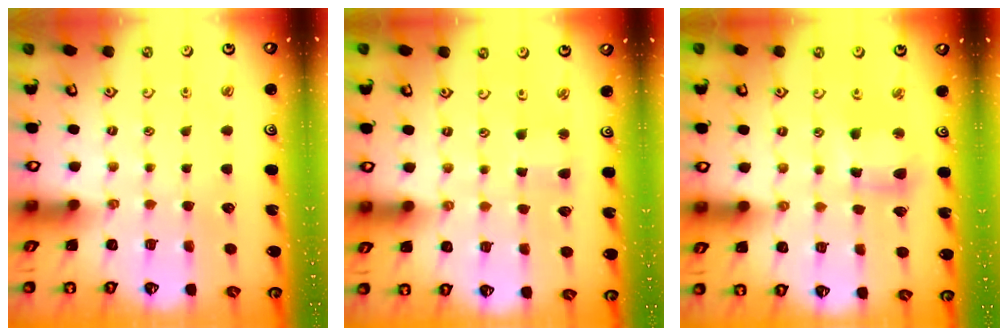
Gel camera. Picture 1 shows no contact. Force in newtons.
{"total": 2.6, "press": 2.6, "slide": 0.4}
{"total": 8.3, "press": 8.2, "slide": 1.0}